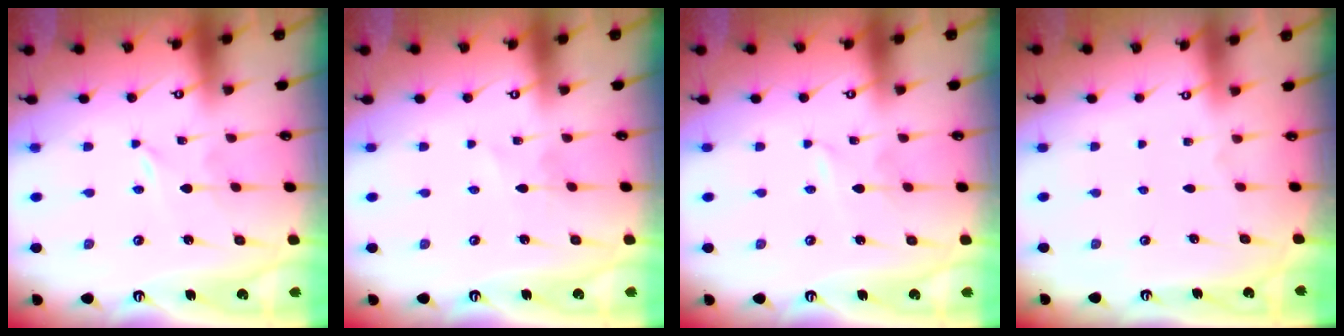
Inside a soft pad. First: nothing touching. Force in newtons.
{"total": 1.4, "press": 1.4, "slide": 0.1}
{"total": 1.1, "press": 1.1, "slide": 0.1}
{"total": 0.0}